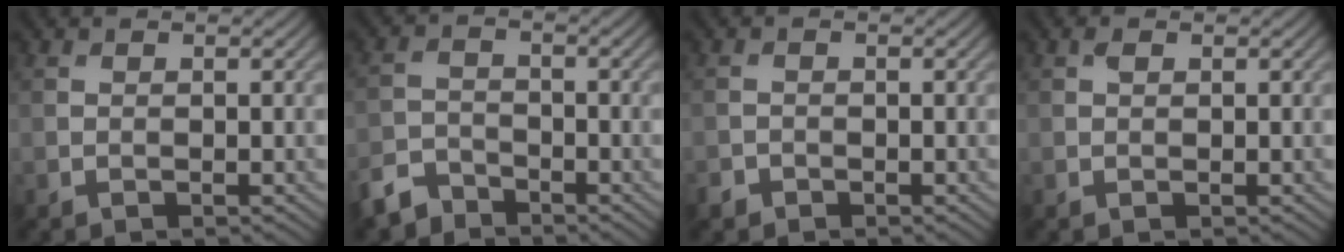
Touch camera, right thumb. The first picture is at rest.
{"total": 4.3, "force": [-3.7, 1.9, 1.1], "torque": [-0.023, -0.004, -0.084]}
{"total": 1.2, "force": [-0.9, 0.7, 0.1], "torque": [-0.002, -0.002, -0.020]}
{"total": 0.7, "force": [0.3, 0.4, 0.4], "torque": [-0.009, 0.001, 0.006]}